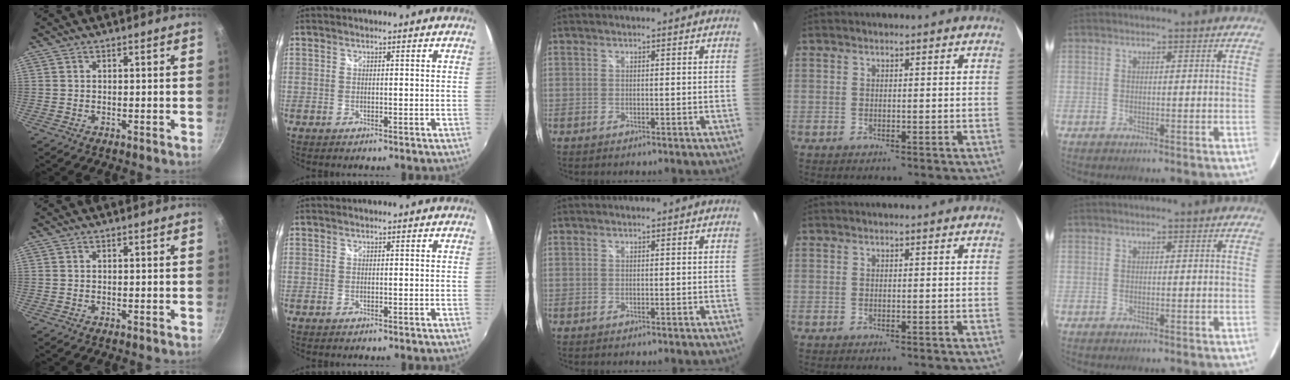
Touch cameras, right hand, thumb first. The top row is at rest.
{}